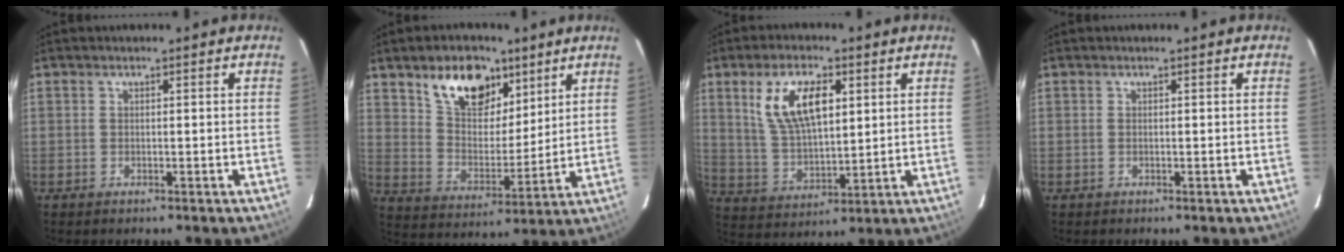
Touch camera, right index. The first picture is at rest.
{"total": 14.0, "force": [8.5, 7.9, 7.9], "torque": [-0.133, 0.018, 0.157]}
{"total": 12.0, "force": [4.6, 5.3, 9.7], "torque": [-0.186, 0.009, 0.096]}
{"total": 0.0}